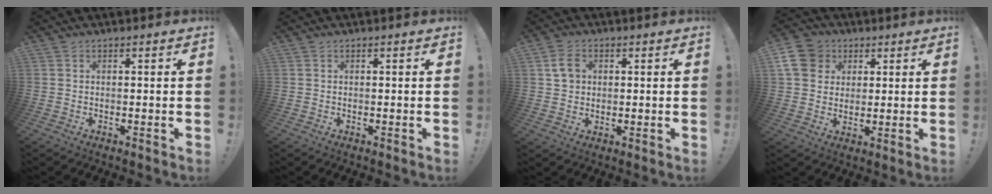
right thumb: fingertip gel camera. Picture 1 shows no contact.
{"total": 0.0}
{"total": 5.5, "force": [1.7, 4.4, 2.8], "torque": [-0.045, 0.008, 0.032]}
{"total": 11.3, "force": [3.8, 9.7, 4.4], "torque": [-0.067, -0.014, 0.078]}